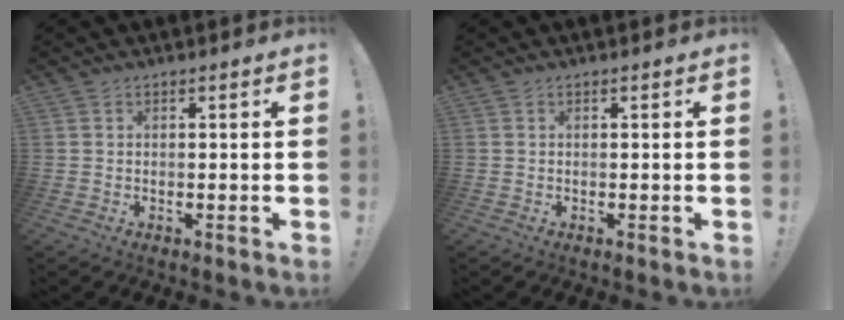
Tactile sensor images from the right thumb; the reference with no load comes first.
{"total": 0.0}